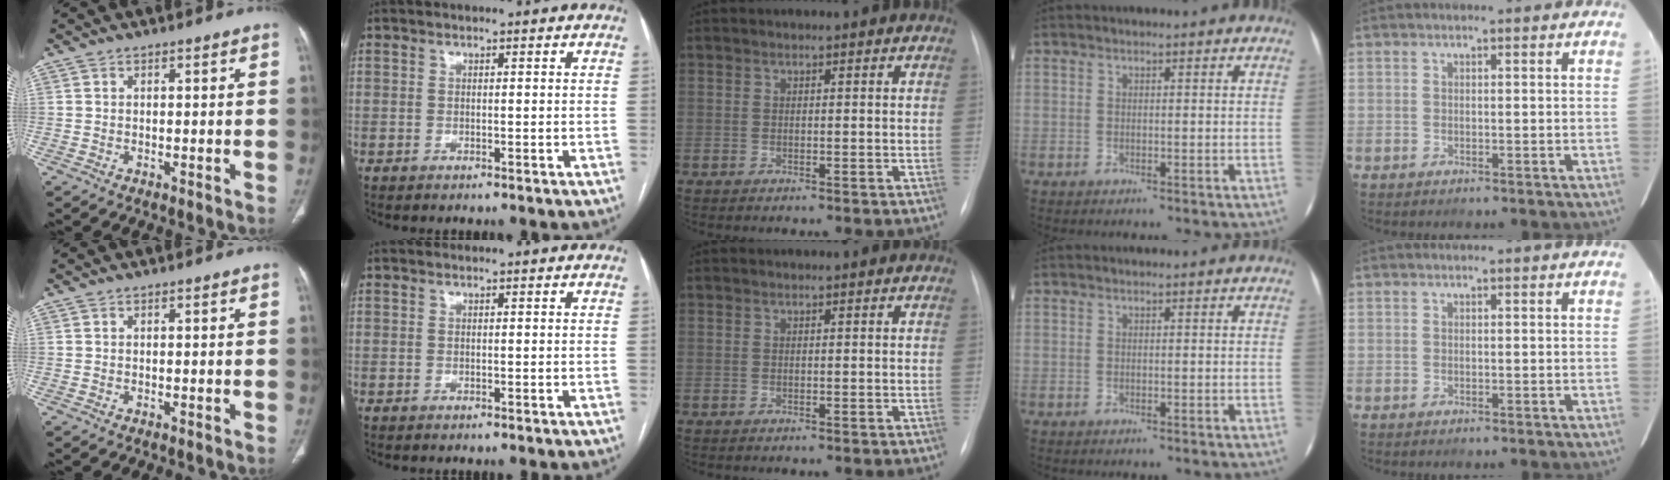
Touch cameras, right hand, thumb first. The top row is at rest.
{}